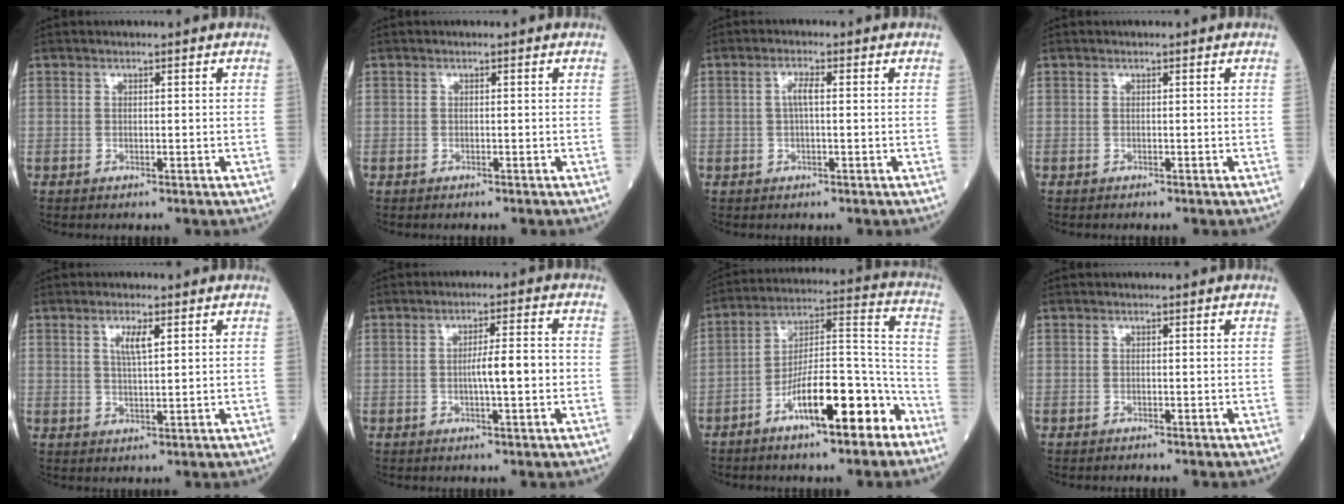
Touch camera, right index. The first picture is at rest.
{"total": 0.5, "force": [-0.3, 0.4, -0.1], "torque": [0.000, 0.006, -0.008]}
{"total": 2.2, "force": [0.2, 0.4, 2.2], "torque": [-0.045, 0.003, 0.003]}
{"total": 0.0}
{"total": 3.3, "force": [1.4, 0.5, 2.9], "torque": [-0.057, 0.000, 0.024]}
{"total": 5.1, "force": [-0.7, 0.3, 5.1], "torque": [-0.082, 0.007, -0.010]}
{"total": 14.8, "force": [-8.4, 3.2, 11.8], "torque": [-0.189, 0.020, -0.135]}
{"total": 0.7, "force": [-0.6, 0.1, 0.2], "torque": [-0.001, 0.000, -0.011]}